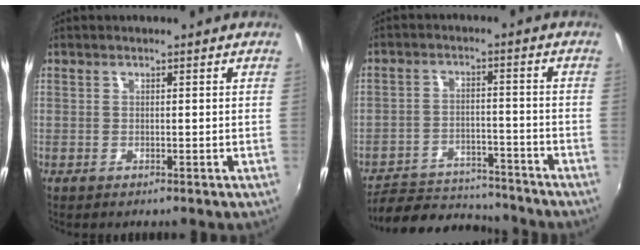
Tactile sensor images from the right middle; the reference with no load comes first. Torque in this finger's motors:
{"motor_torque": [0.21, -0.62, -0.08, -0.02]}